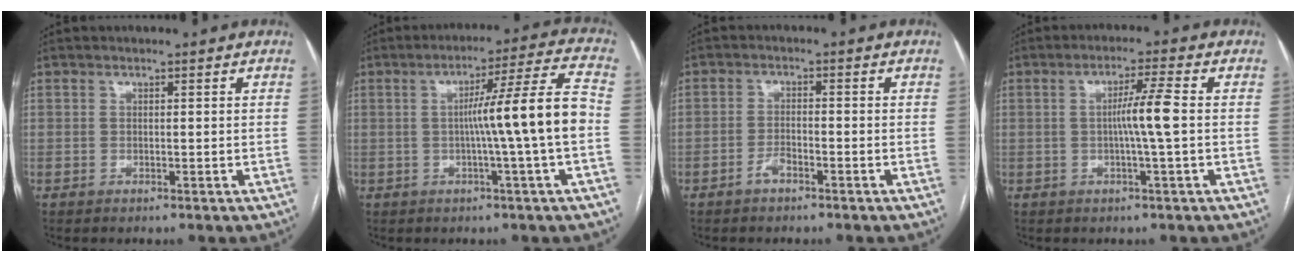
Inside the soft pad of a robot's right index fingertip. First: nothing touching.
{"total": 11.1, "force": [-1.2, -1.9, 10.9], "torque": [-0.167, 0.011, -0.017]}
{"total": 2.2, "force": [-1.5, 0.6, 1.4], "torque": [-0.027, 0.003, -0.028]}
{"total": 5.1, "force": [-0.3, -0.9, 5.1], "torque": [-0.089, 0.005, -0.004]}